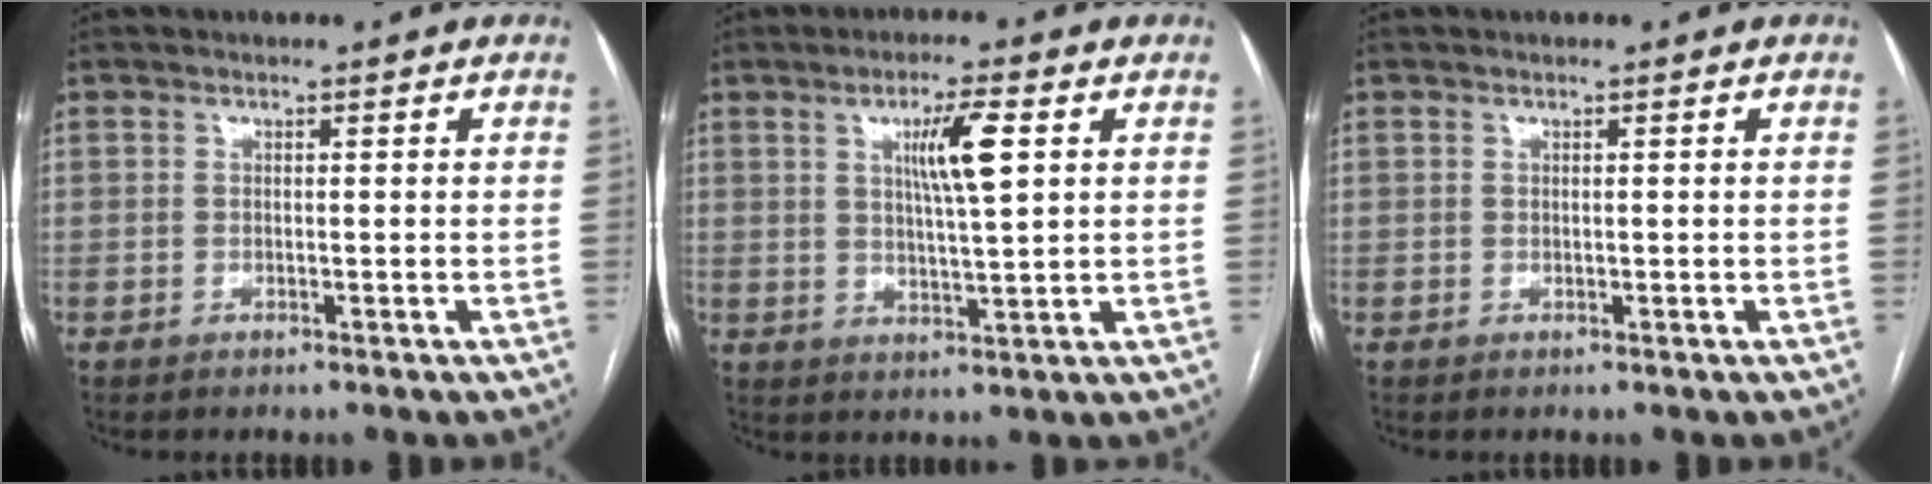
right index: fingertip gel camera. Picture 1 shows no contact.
{"total": 6.9, "force": [2.3, 0.4, 6.5], "torque": [-0.115, 0.002, 0.039]}
{"total": 0.0}